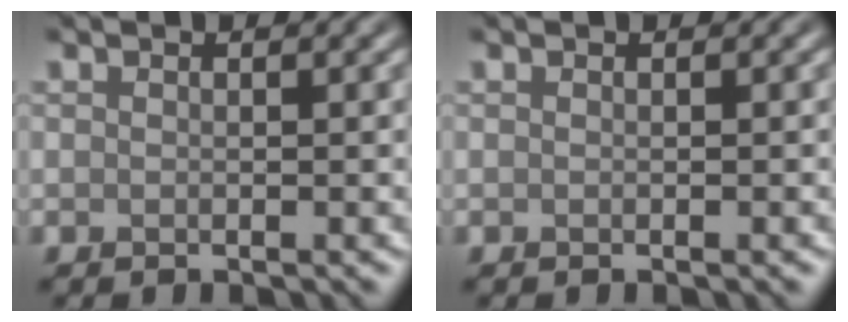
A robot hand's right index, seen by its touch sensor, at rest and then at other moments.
{"total": 0.0}